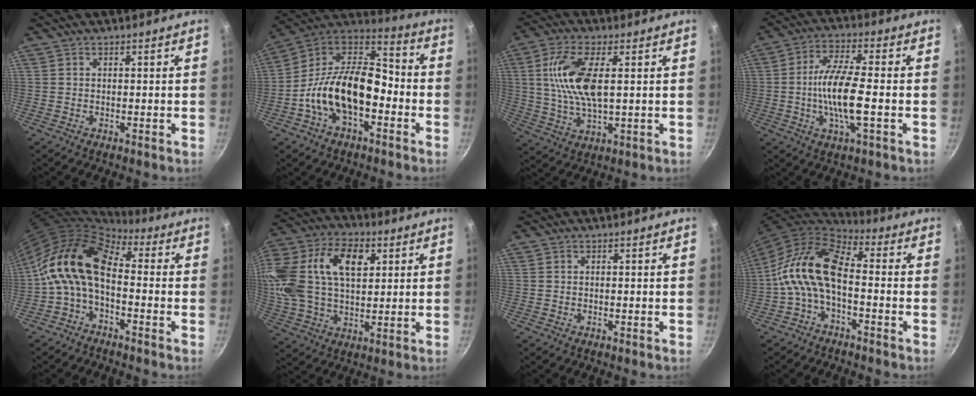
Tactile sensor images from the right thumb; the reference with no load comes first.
{"total": 19.5, "force": [-5.2, 11.3, 15.0], "torque": [-0.238, 0.062, -0.110]}
{"total": 12.2, "force": [2.3, 4.9, 10.9], "torque": [-0.218, -0.001, 0.044]}
{"total": 11.4, "force": [-1.7, 2.8, 10.9], "torque": [-0.211, 0.016, -0.040]}
{"total": 12.0, "force": [-1.3, 7.1, 9.6], "torque": [-0.163, 0.040, -0.040]}
{"total": 23.4, "force": [6.5, 14.5, 17.1], "torque": [-0.354, 0.017, 0.109]}
{"total": 0.0}
{"total": 12.4, "force": [-2.3, 6.5, 10.4], "torque": [-0.198, 0.042, -0.060]}